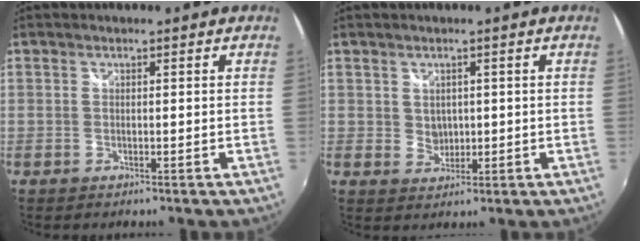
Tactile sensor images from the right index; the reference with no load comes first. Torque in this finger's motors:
{"motor_torque": [-0.84, 0.84, 0.00, 0.00]}